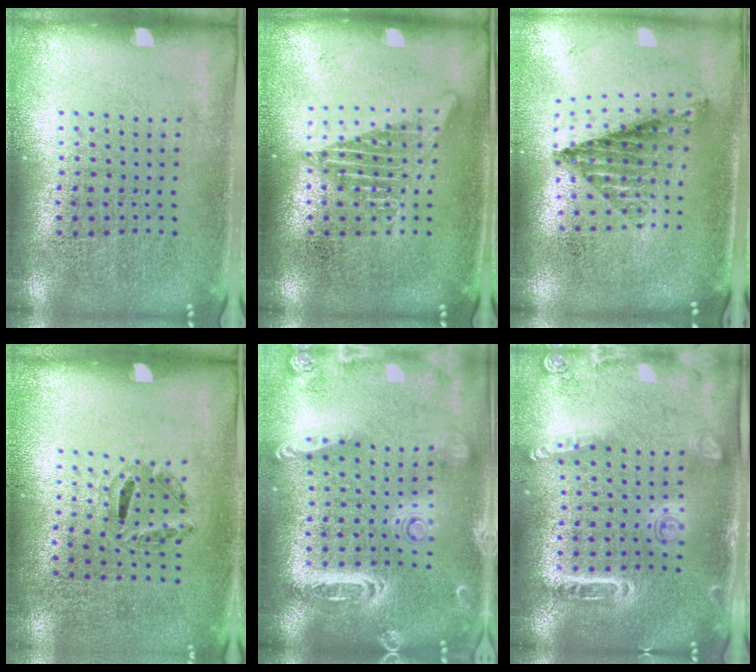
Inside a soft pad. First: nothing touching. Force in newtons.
{"total": 2.8, "press": 2.8, "slide": 0.3}
{"total": 1.0, "press": 1.0, "slide": 0.2}
{"total": 1.1, "press": 0.6, "slide": 0.9}
{"total": 2.6, "press": 2.3, "slide": 1.2}
{"total": 1.6, "press": 1.5, "slide": 0.5}